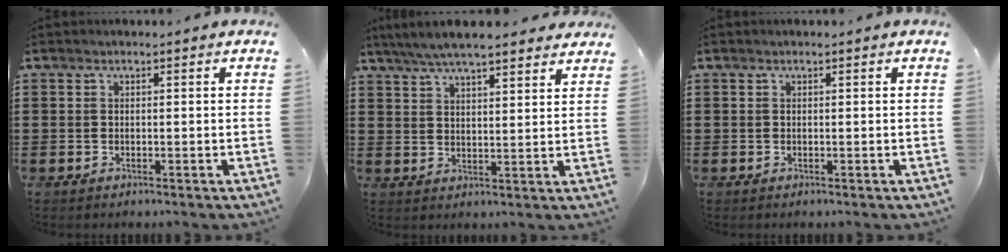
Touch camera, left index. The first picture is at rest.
{"total": 5.6, "force": [5.1, 0.7, 2.3], "torque": [-0.060, -0.013, 0.091]}
{"total": 0.0}